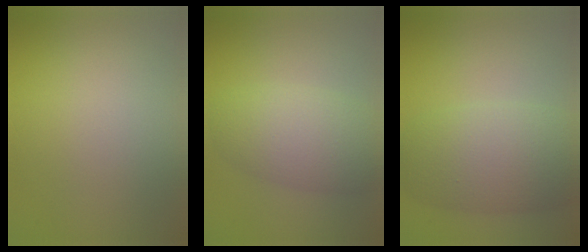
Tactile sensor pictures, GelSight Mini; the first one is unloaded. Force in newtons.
{"total": 5.3, "press": 5.3, "slide": 0.1}
{"total": 7.5, "press": 7.5, "slide": 0.4}